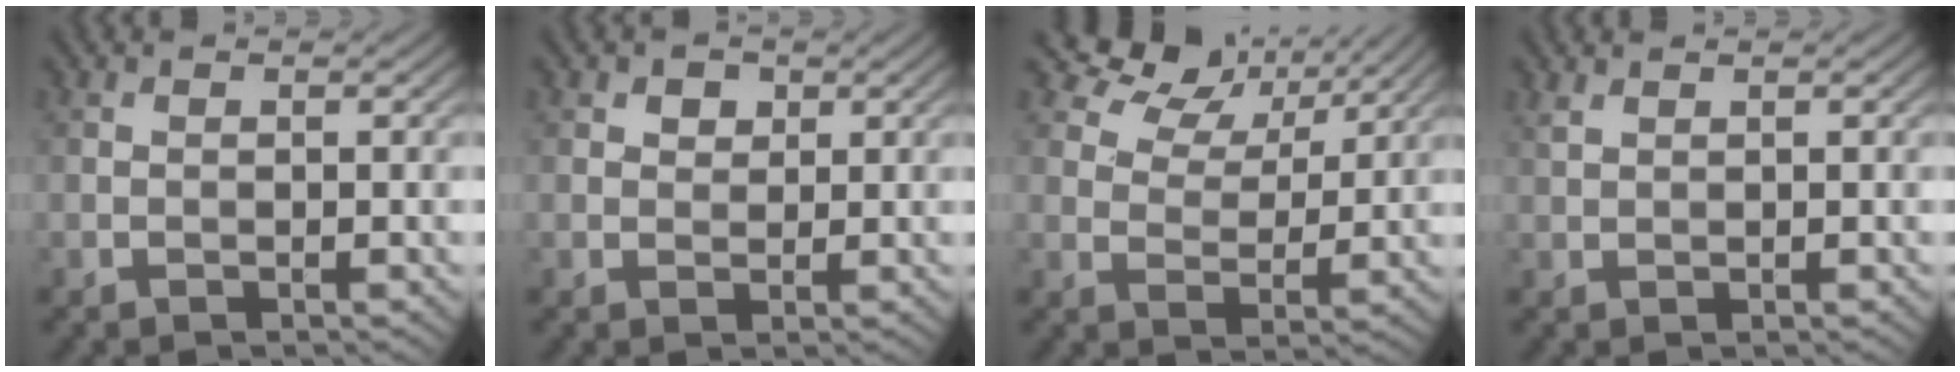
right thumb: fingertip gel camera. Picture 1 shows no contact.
{"total": 2.0, "force": [1.1, 1.5, 0.9], "torque": [-0.015, 0.001, 0.016]}
{"total": 7.4, "force": [5.3, 4.0, 3.3], "torque": [-0.068, 0.005, 0.098]}
{"total": 0.9, "force": [0.8, 0.0, 0.4], "torque": [-0.017, 0.005, 0.021]}